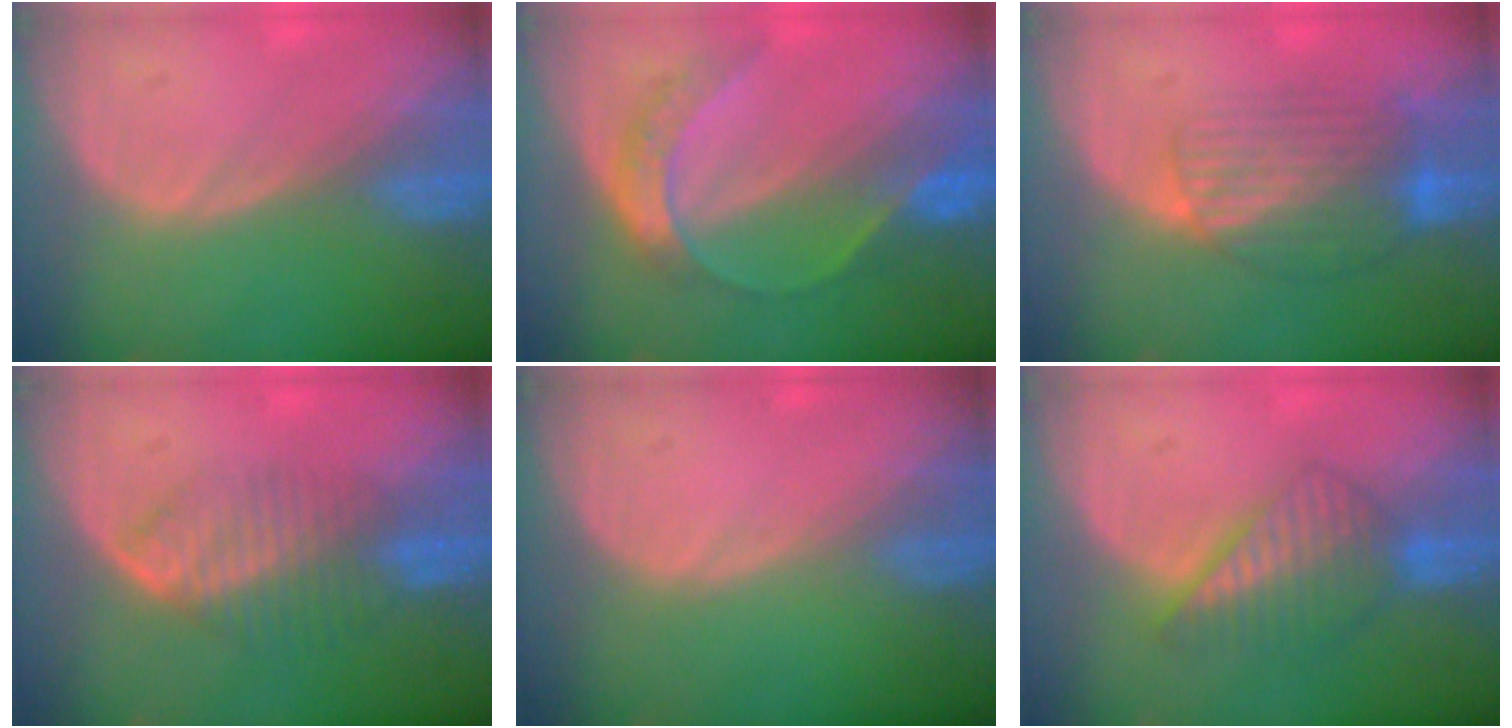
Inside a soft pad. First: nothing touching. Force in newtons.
{"total": 7.1, "press": 6.0, "slide": 3.9}
{"total": 8.4, "press": 7.1, "slide": 4.5}
{"total": 6.7, "press": 5.9, "slide": 3.2}
{"total": 0.0}
{"total": 6.5, "press": 6.2, "slide": 2.1}